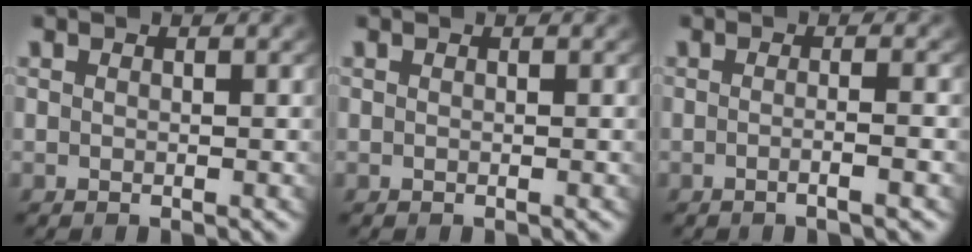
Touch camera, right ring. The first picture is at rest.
{"total": 0.0}
{"total": 1.5, "force": [-0.8, -0.5, 1.2], "torque": [-0.028, -0.005, -0.013]}